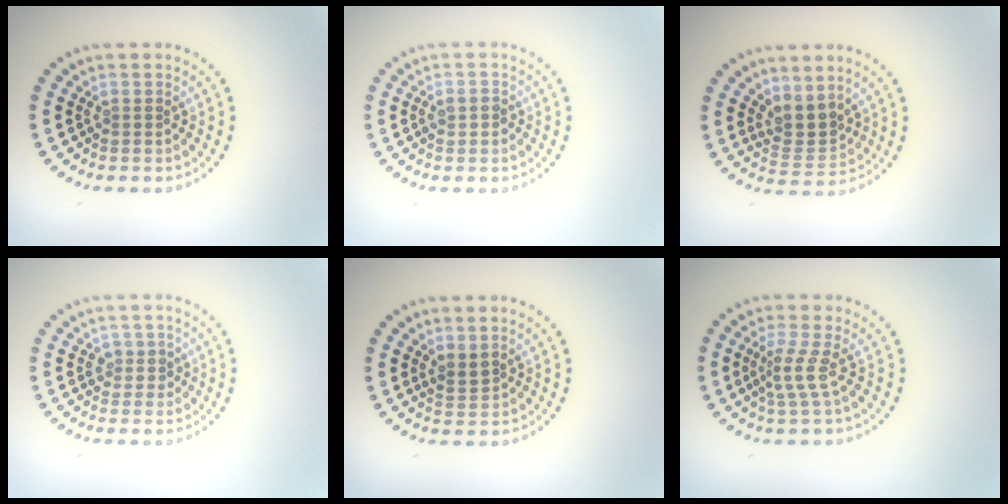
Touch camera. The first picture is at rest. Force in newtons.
{"total": 1.4, "press": 1.4, "slide": 0.3}
{"total": 2.8, "press": 2.1, "slide": 1.9}
{"total": 1.5, "press": 1.3, "slide": 0.8}
{"total": 1.4, "press": 1.2, "slide": 0.8}
{"total": 2.4, "press": 1.6, "slide": 1.8}